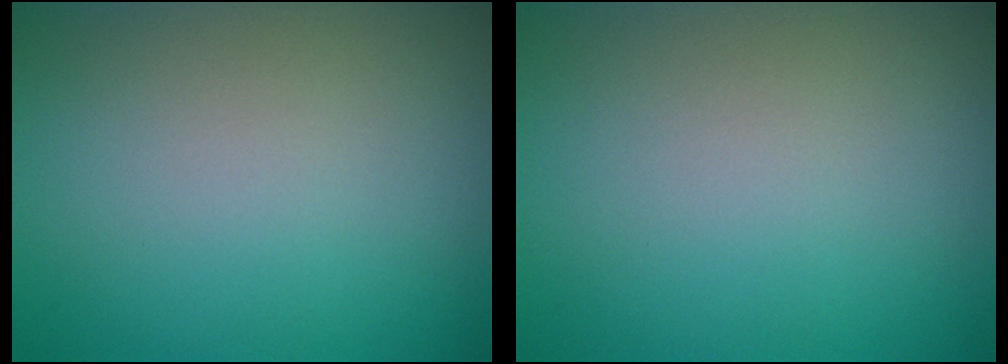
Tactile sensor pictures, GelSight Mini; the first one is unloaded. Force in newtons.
{"total": 0.0}